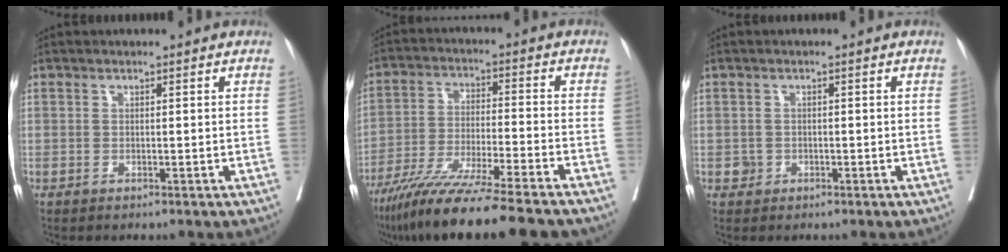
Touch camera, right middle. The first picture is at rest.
{"total": 16.4, "force": [-13.5, -0.7, 9.3], "torque": [-0.172, -0.049, -0.225]}
{"total": 1.1, "force": [-0.5, 1.0, 0.1], "torque": [0.004, 0.004, -0.007]}